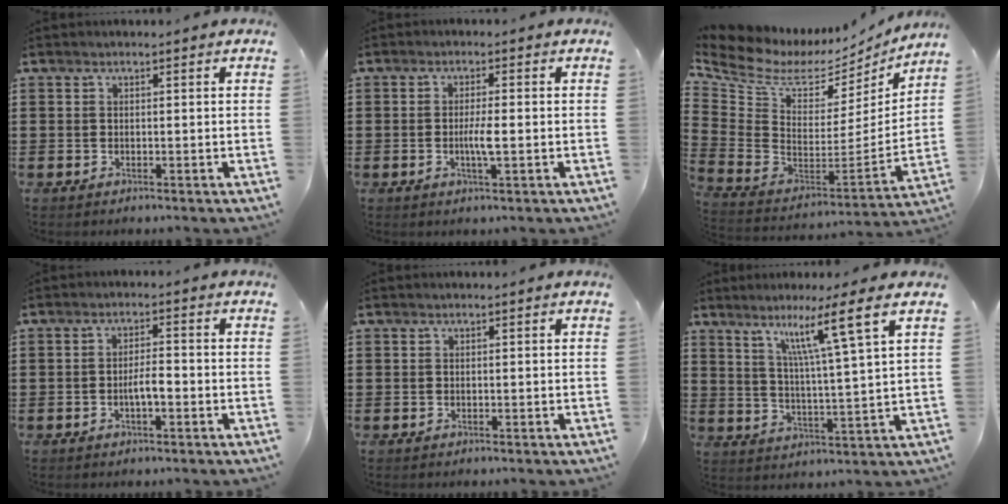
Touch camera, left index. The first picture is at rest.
{"total": 3.3, "force": [-0.4, 0.4, 3.2], "torque": [-0.063, -0.004, -0.011]}
{"total": 6.4, "force": [4.2, 3.9, 2.8], "torque": [-0.095, -0.045, 0.068]}
{"total": 3.2, "force": [-1.0, 0.9, 2.9], "torque": [-0.060, 0.004, -0.021]}
{"total": 0.0}
{"total": 9.4, "force": [5.8, -1.1, 7.3], "torque": [-0.142, -0.023, 0.088]}